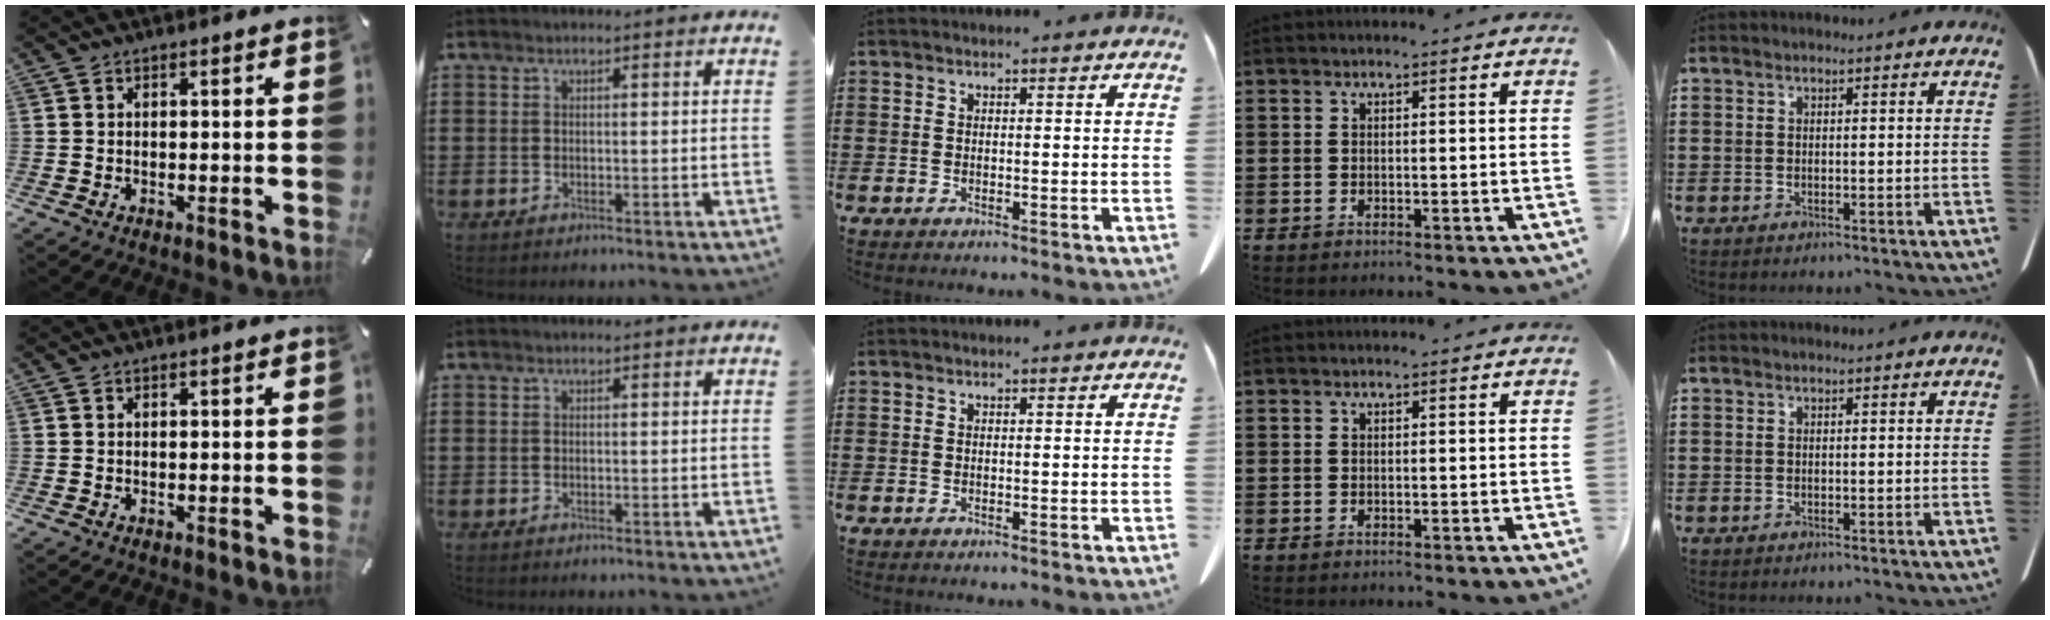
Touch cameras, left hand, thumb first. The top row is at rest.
{}